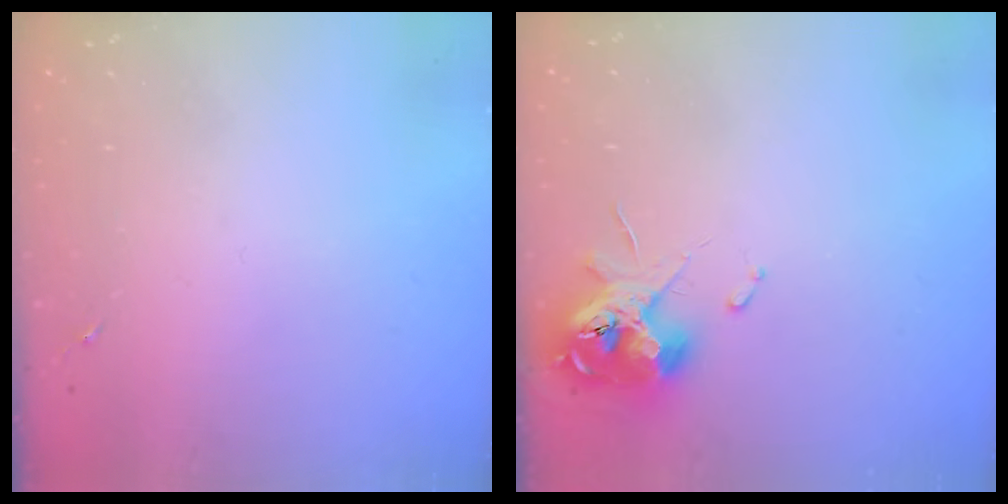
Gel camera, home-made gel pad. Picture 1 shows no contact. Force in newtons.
{"total": 11.8, "press": 11.7, "slide": 1.4}